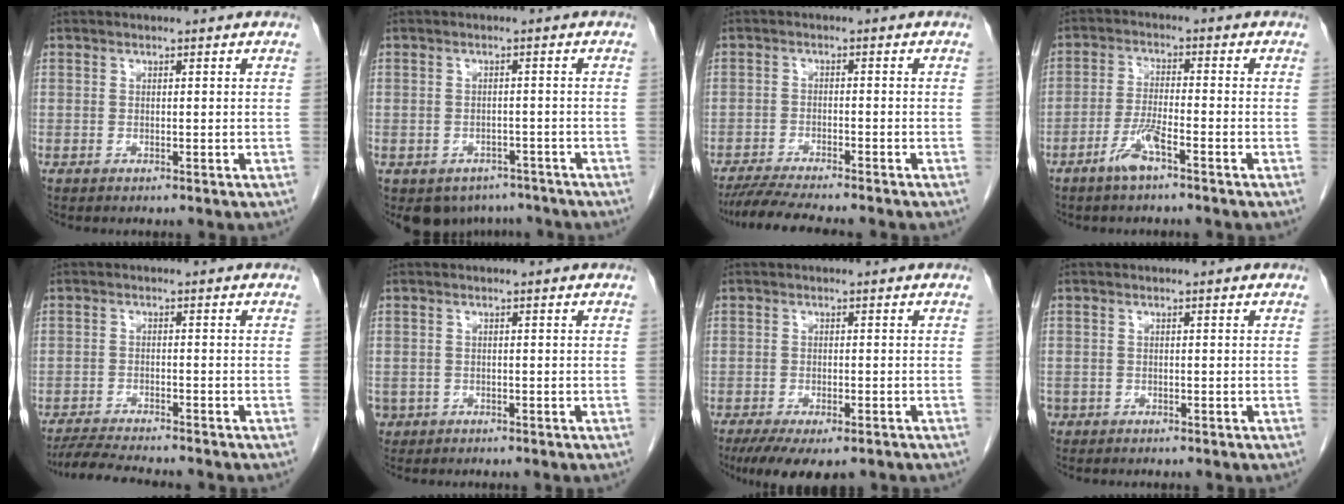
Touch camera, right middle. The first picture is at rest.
{"total": 6.0, "force": [-4.8, 3.6, 0.7], "torque": [0.001, 0.006, -0.060]}
{"total": 8.9, "force": [-7.9, 0.3, 4.2], "torque": [-0.069, -0.020, -0.126]}
{"total": 4.6, "force": [-3.0, 0.3, 3.5], "torque": [-0.075, -0.004, -0.061]}
{"total": 7.8, "force": [-7.1, 0.2, 3.1], "torque": [-0.055, -0.020, -0.116]}
{"total": 2.1, "force": [-1.1, 1.8, 0.1], "torque": [-0.004, 0.004, -0.016]}
{"total": 9.0, "force": [-6.4, 3.1, 5.5], "torque": [-0.084, -0.016, -0.096]}
{"total": 1.1, "force": [-0.6, 0.9, 0.1], "torque": [-0.009, 0.003, -0.010]}